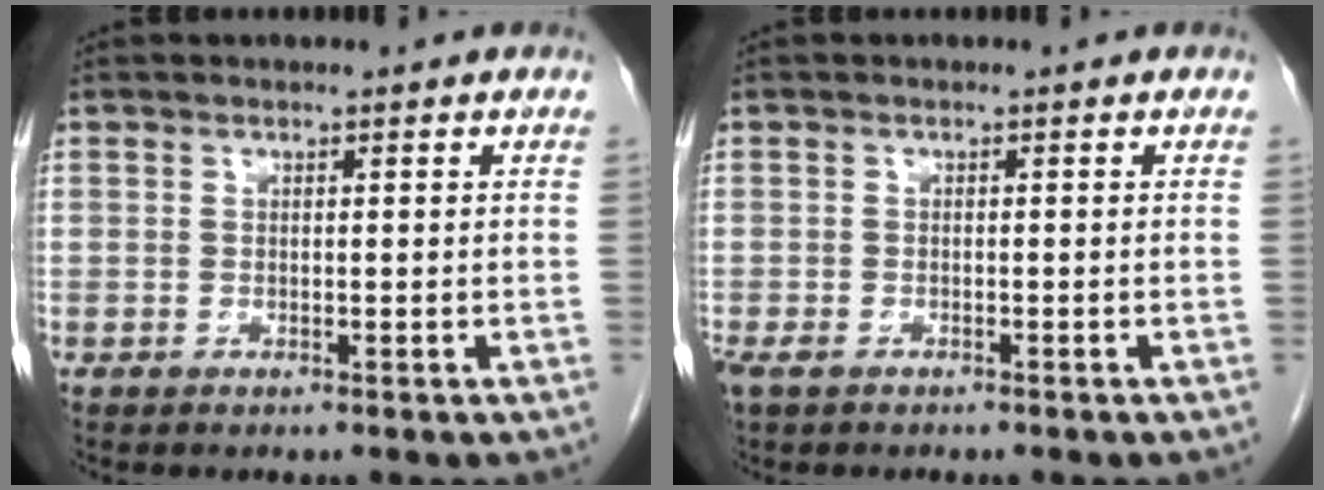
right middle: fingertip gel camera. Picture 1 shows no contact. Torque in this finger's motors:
{"motor_torque": [0.07, 0.03, 0.02, 0.01]}